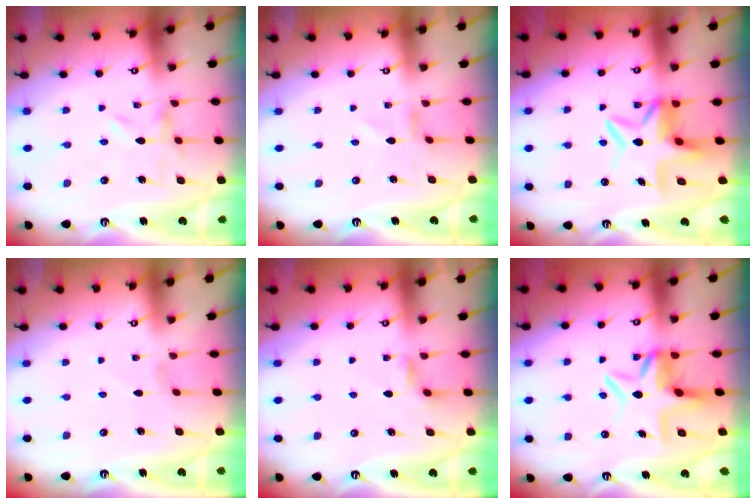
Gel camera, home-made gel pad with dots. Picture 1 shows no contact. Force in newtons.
{"total": 0.0}
{"total": 8.2, "press": 7.8, "slide": 2.4}
{"total": 0.9, "press": 0.9, "slide": 0.1}
{"total": 2.2, "press": 2.2, "slide": 0.4}
{"total": 6.7, "press": 6.6, "slide": 0.9}